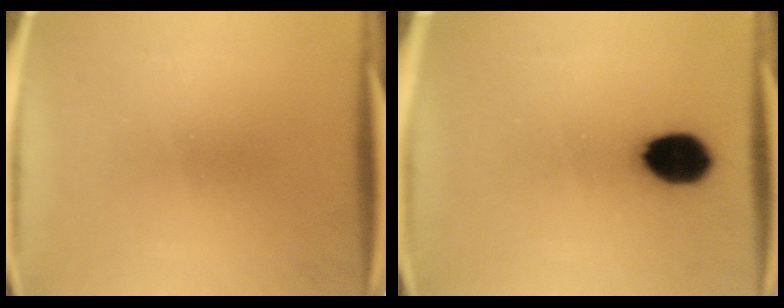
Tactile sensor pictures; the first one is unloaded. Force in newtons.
{"total": 10.1}